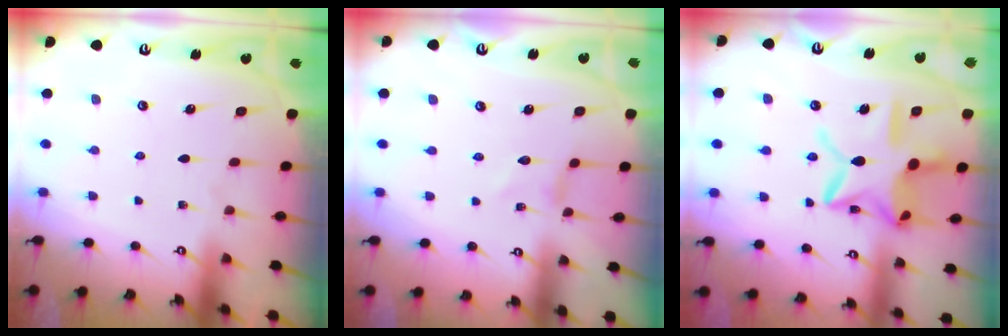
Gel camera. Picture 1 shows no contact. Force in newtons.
{"total": 0.0}
{"total": 17.5, "press": 17.4, "slide": 1.2}